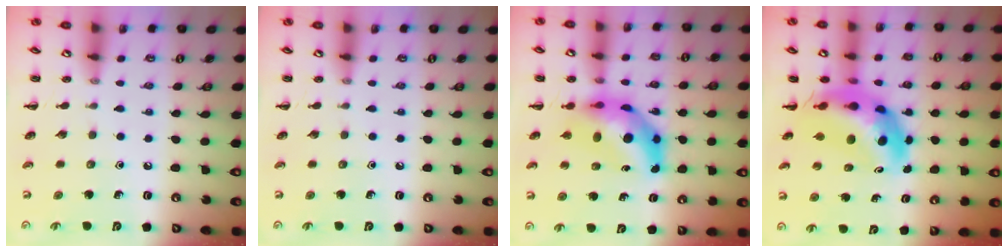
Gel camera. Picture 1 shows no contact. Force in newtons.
{"total": 0.0}
{"total": 9.4, "press": 9.0, "slide": 2.7}
{"total": 8.3, "press": 7.9, "slide": 2.6}